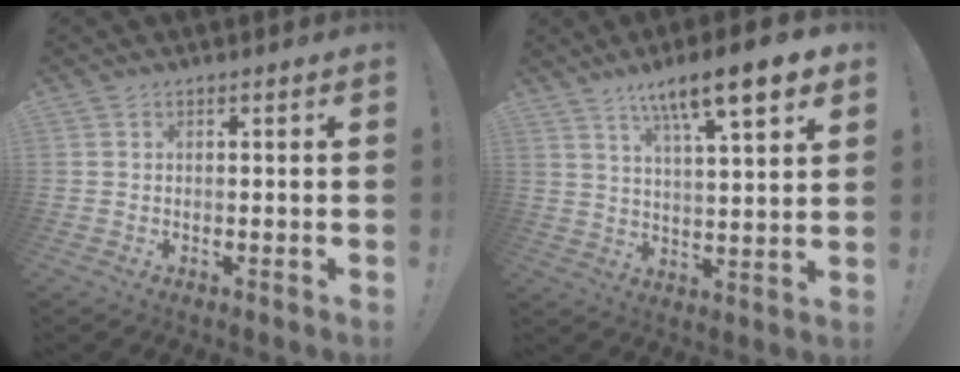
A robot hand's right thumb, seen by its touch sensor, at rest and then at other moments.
{"total": 13.2, "force": [8.5, 1.8, 9.9], "torque": [-0.166, -0.044, 0.134]}